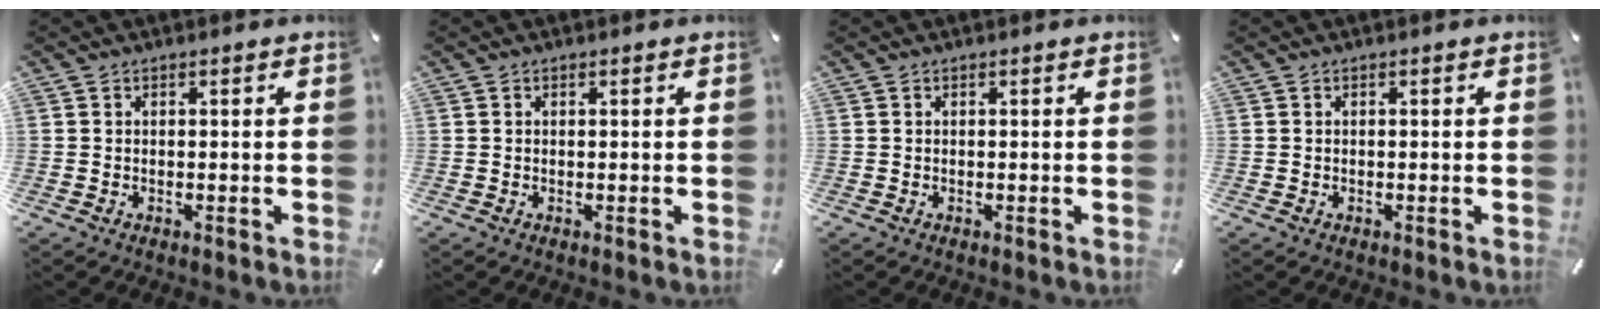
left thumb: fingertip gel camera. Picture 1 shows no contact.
{"total": 0.0}
{"total": 0.0}
{"total": 0.0}